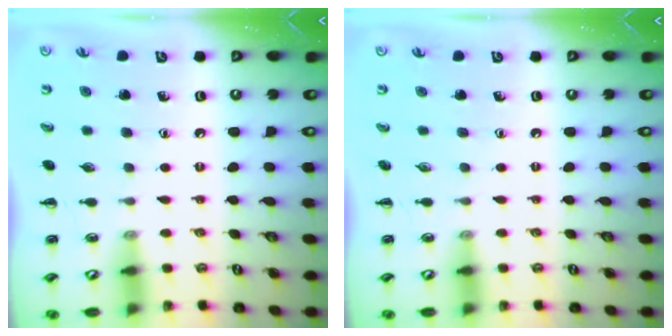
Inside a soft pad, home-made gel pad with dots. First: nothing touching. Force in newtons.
{"total": 0.0}